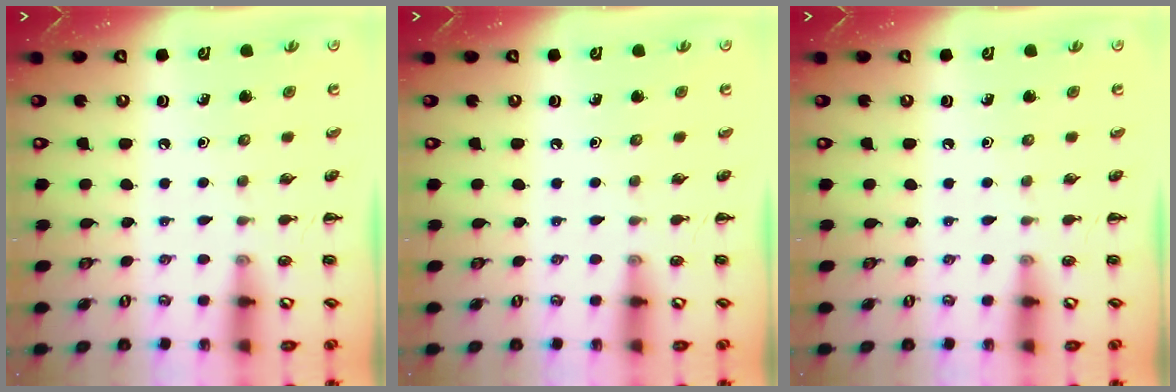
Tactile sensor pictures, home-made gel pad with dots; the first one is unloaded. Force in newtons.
{"total": 0.0}
{"total": 0.0}